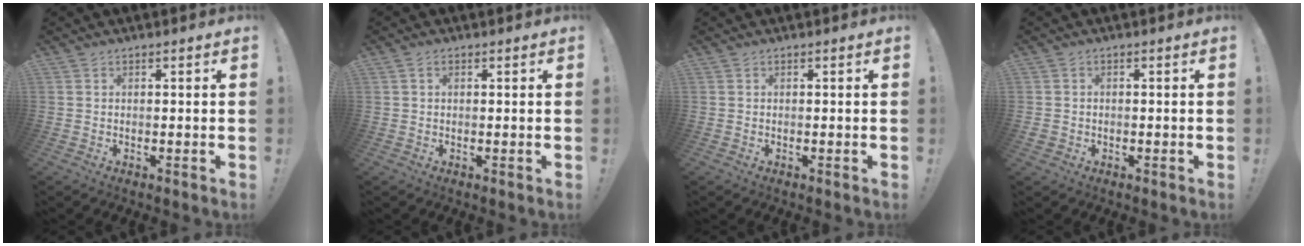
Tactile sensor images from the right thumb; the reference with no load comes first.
{"total": 0.9, "force": [0.2, 0.7, 0.5], "torque": [-0.012, 0.005, 0.005]}
{"total": 0.0}
{"total": 1.5, "force": [-0.3, 1.4, 0.5], "torque": [-0.008, 0.002, -0.005]}